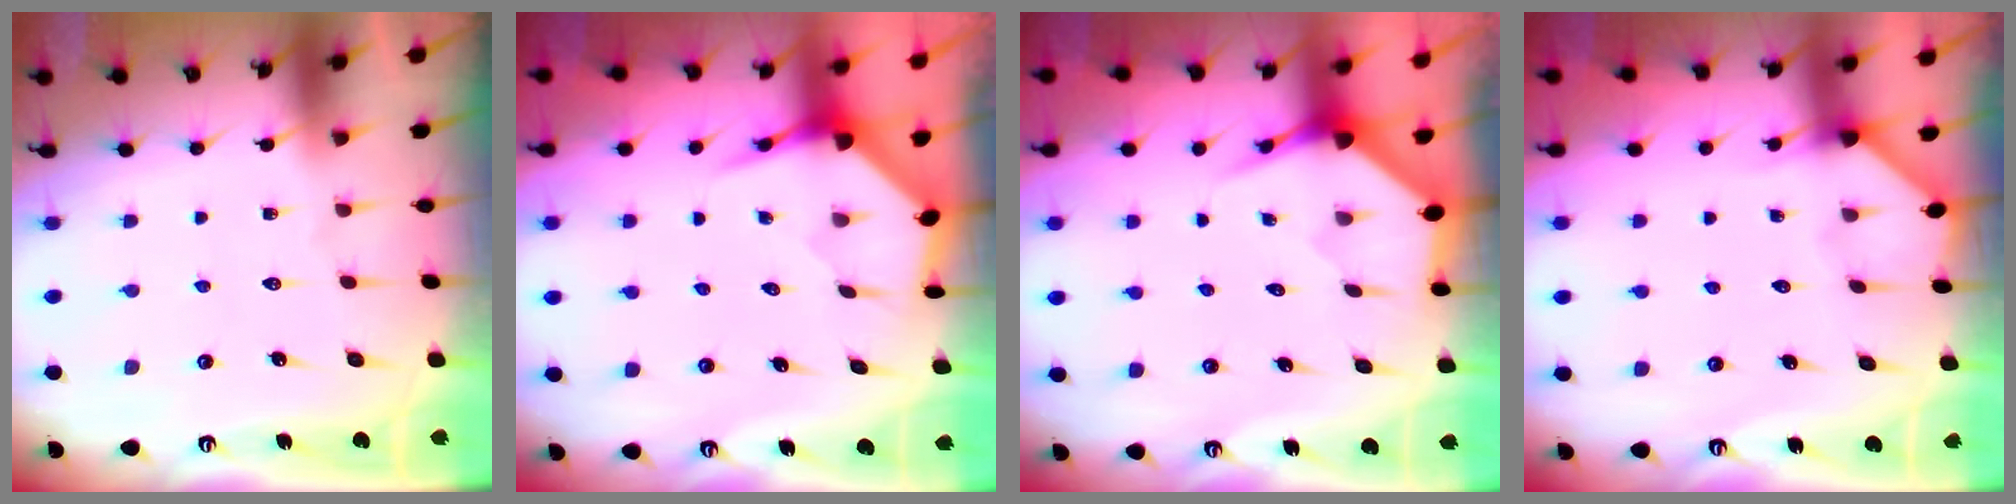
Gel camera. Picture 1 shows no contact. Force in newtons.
{"total": 4.0, "press": 4.0, "slide": 0.4}
{"total": 3.5, "press": 3.5, "slide": 0.3}
{"total": 2.6, "press": 2.6, "slide": 0.2}